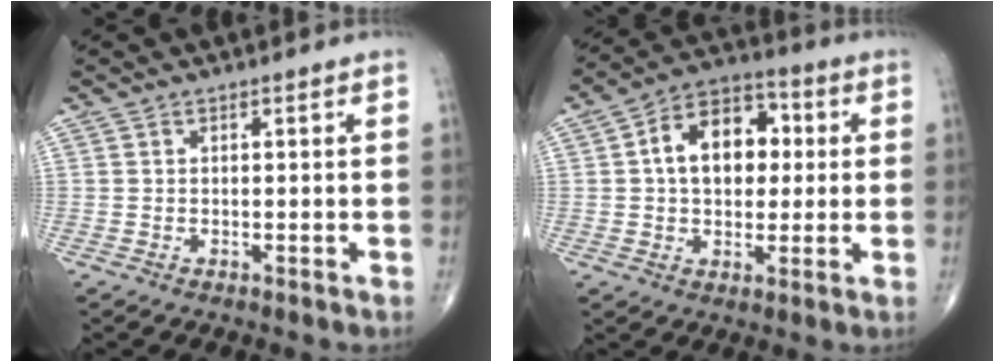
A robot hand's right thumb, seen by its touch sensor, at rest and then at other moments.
{"total": 13.4, "force": [1.9, 9.1, 9.7], "torque": [-0.120, 0.021, 0.022]}